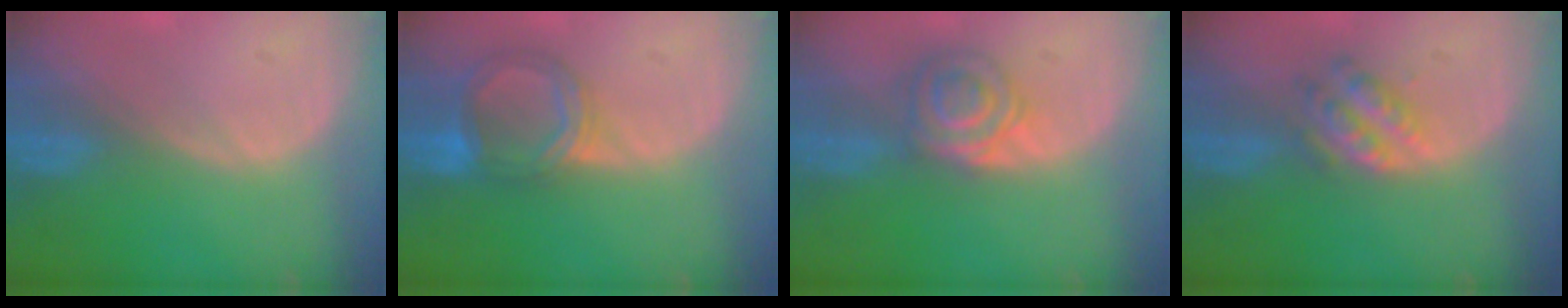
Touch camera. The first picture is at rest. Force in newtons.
{"total": 6.1, "press": 5.8, "slide": 2.0}
{"total": 6.1, "press": 5.6, "slide": 2.5}
{"total": 4.9, "press": 4.7, "slide": 1.6}